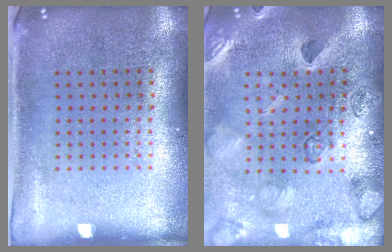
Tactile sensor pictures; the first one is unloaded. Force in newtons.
{"total": 2.1, "press": 2.1, "slide": 0.3}